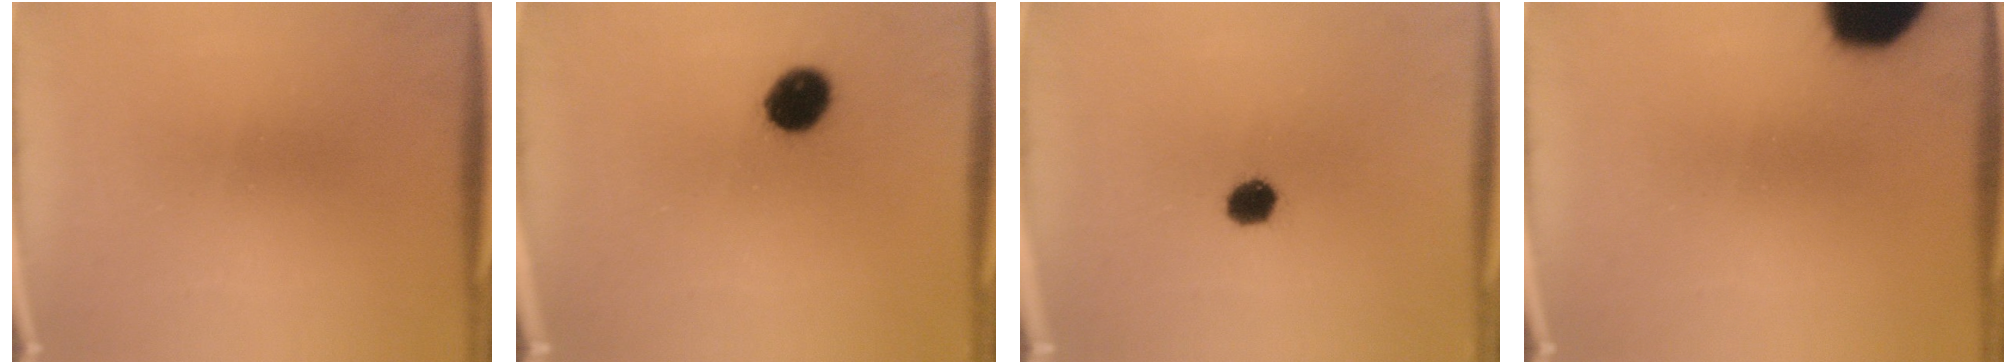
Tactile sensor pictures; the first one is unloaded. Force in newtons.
{"total": 8.1}
{"total": 4.3}
{"total": 17.8}